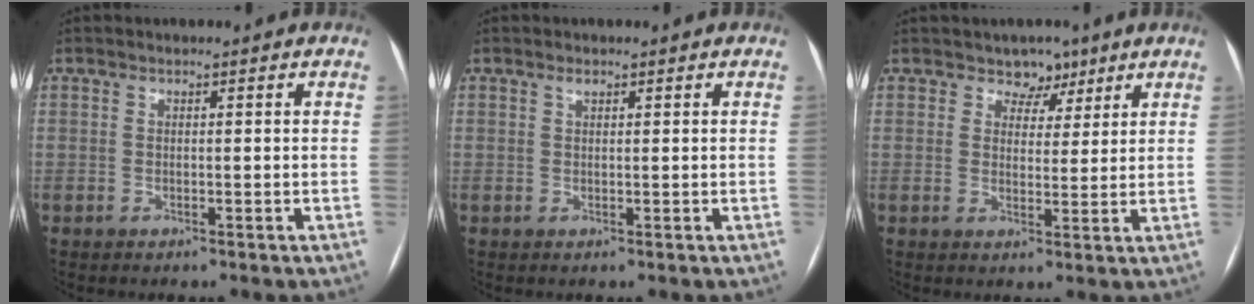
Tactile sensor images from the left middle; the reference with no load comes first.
{"total": 0.7, "force": [0.5, 0.3, 0.4], "torque": [-0.009, 0.001, 0.009]}
{"total": 4.1, "force": [2.9, 2.8, 0.6], "torque": [0.005, -0.001, 0.040]}